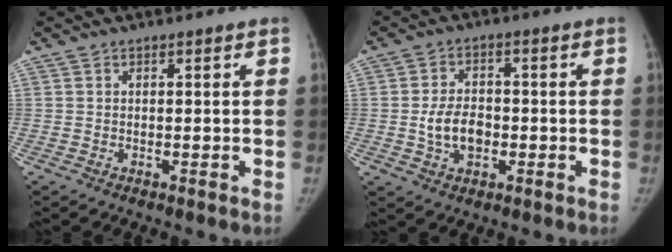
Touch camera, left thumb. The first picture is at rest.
{"total": 6.7, "force": [-1.3, 4.5, 4.8], "torque": [-0.074, 0.011, -0.023]}